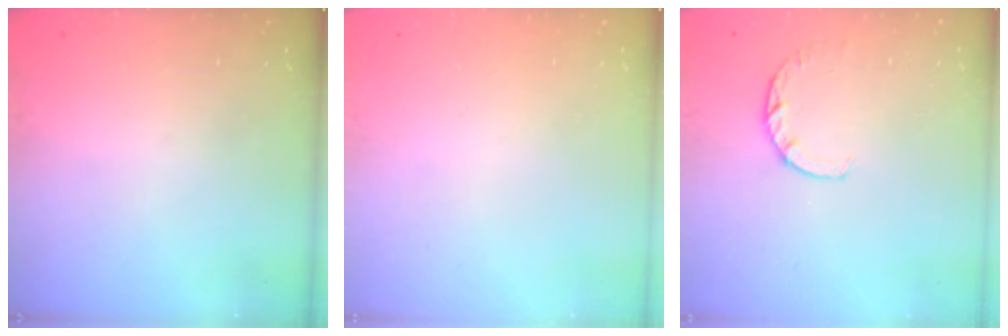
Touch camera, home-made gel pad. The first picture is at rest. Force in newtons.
{"total": 0.0}
{"total": 3.0, "press": 2.9, "slide": 0.4}